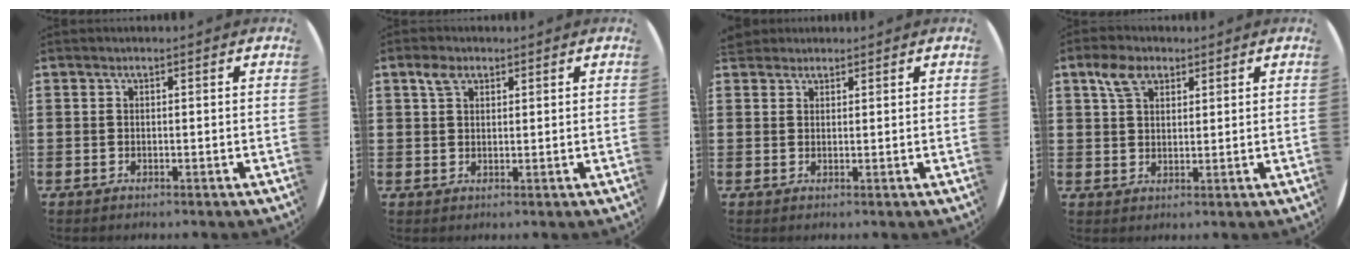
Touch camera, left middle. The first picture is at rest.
{"total": 2.5, "force": [1.6, 1.5, 1.1], "torque": [-0.017, 0.002, 0.028]}
{"total": 1.8, "force": [1.7, 0.7, 0.0], "torque": [0.006, 0.003, 0.032]}
{"total": 4.4, "force": [2.8, 2.5, 2.3], "torque": [-0.044, 0.006, 0.050]}